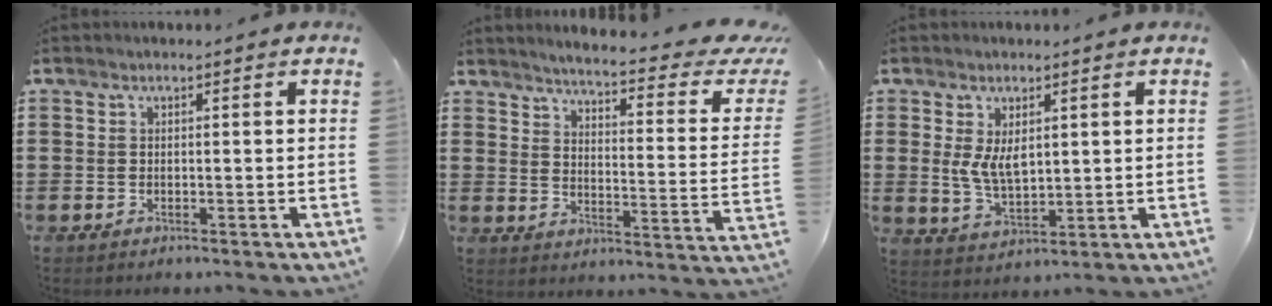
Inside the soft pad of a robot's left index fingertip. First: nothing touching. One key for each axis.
{"total": 4.2, "fx": 3.3, "fy": -0.6, "fz": 2.5, "tx": -0.058, "ty": -0.035, "tz": 0.046}
{"total": 4.9, "fx": 1.3, "fy": 2.6, "fz": 4.0, "tx": -0.082, "ty": -0.001, "tz": 0.020}